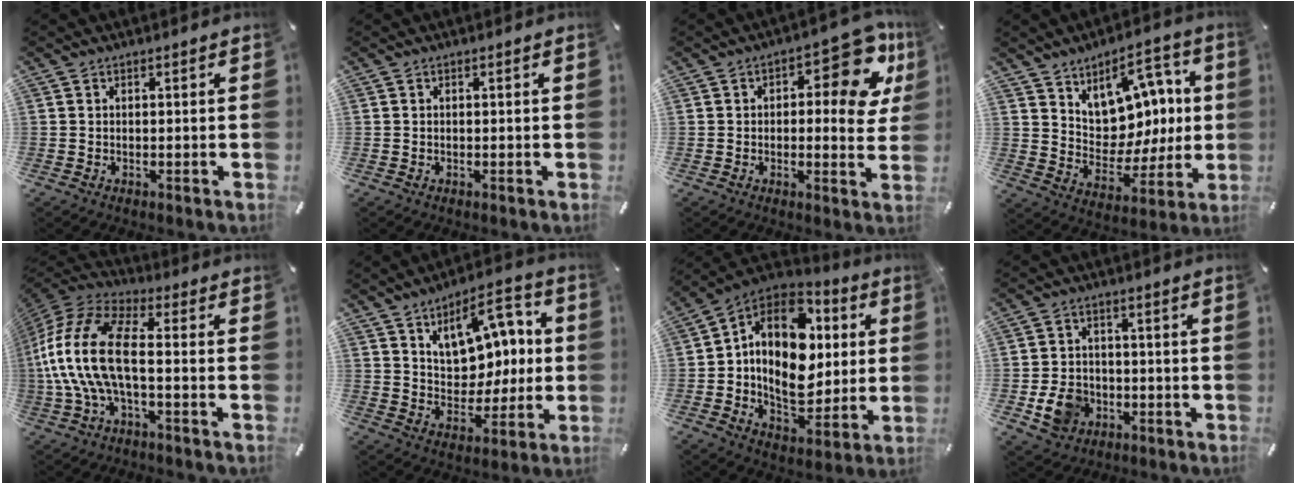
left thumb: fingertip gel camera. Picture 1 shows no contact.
{"total": 0.0}
{"total": 12.5, "force": [4.9, 5.8, 9.9], "torque": [-0.111, -0.042, 0.079]}
{"total": 12.3, "force": [5.8, 9.3, 5.4], "torque": [-0.079, -0.059, 0.115]}
{"total": 17.4, "force": [-2.0, 8.0, 15.3], "torque": [-0.323, 0.003, -0.037]}
{"total": 13.3, "force": [6.0, 9.2, 7.5], "torque": [-0.103, -0.040, 0.107]}
{"total": 18.9, "force": [2.4, 13.9, 12.6], "torque": [-0.215, -0.016, 0.038]}
{"total": 8.1, "force": [-2.5, 6.9, 3.6], "torque": [-0.085, 0.013, -0.044]}